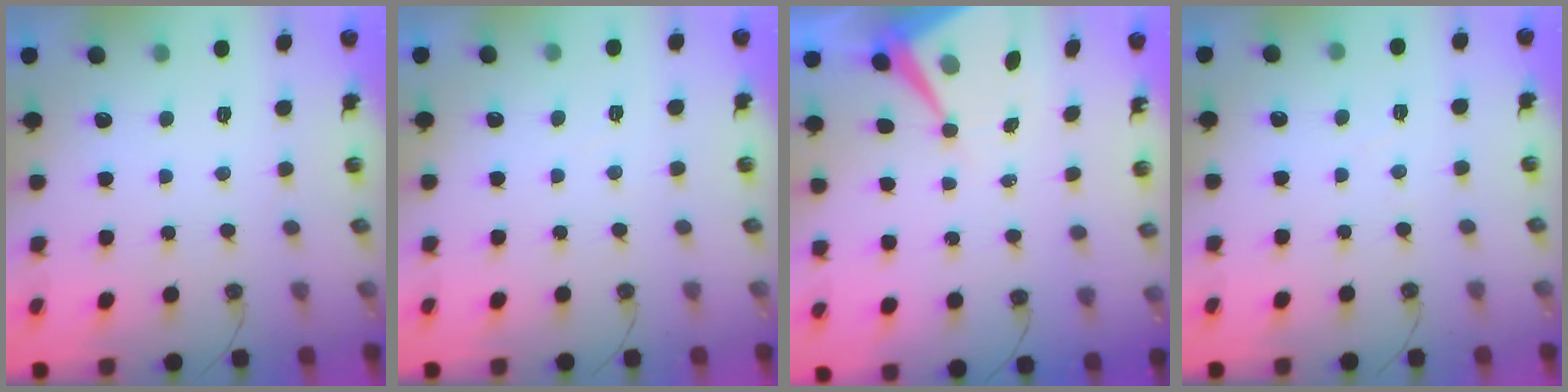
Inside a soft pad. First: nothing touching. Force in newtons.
{"total": 2.9, "press": 2.9, "slide": 0.5}
{"total": 8.7, "press": 8.7, "slide": 0.8}
{"total": 3.5, "press": 3.5, "slide": 0.6}